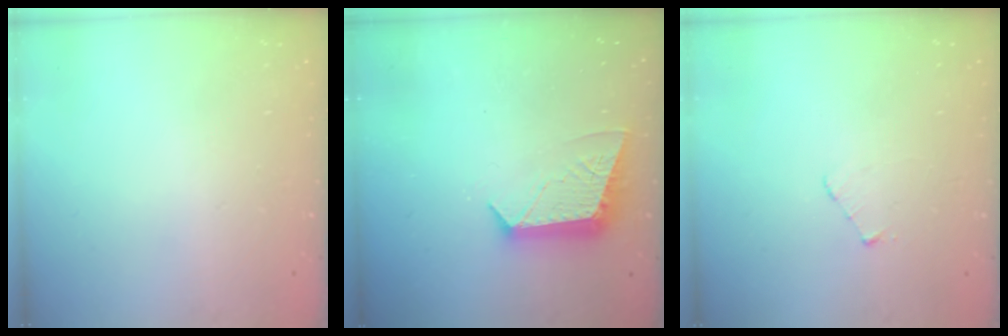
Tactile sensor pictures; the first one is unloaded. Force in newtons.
{"total": 9.5, "press": 9.5, "slide": 0.6}
{"total": 2.6, "press": 2.6, "slide": 0.3}